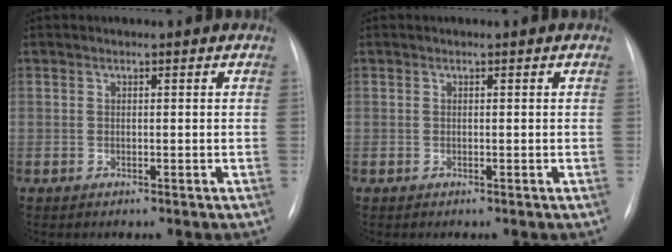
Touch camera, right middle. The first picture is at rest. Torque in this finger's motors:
{"motor_torque": [-0.07, 0.00, 0.00, 0.00]}